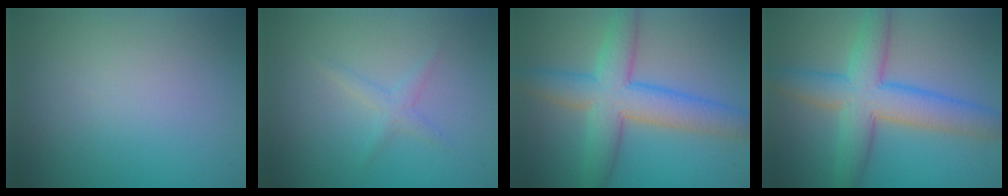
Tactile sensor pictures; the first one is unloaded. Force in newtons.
{"total": 1.3, "press": 1.3, "slide": 0.0}
{"total": 7.4, "press": 7.3, "slide": 0.4}
{"total": 7.4, "press": 7.3, "slide": 0.4}